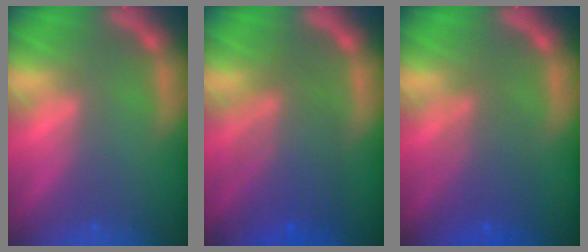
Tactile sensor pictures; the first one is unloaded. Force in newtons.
{"total": 6.5}
{"total": 4.6}